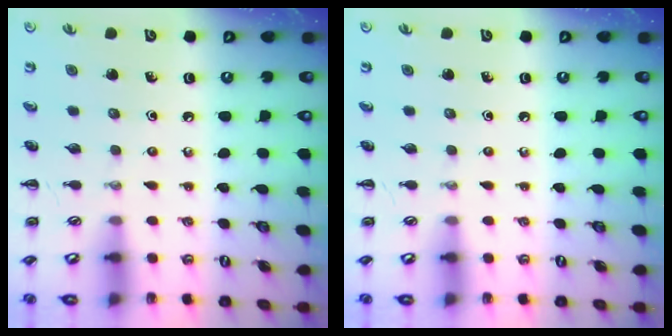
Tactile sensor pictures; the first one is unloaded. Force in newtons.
{"total": 0.0}